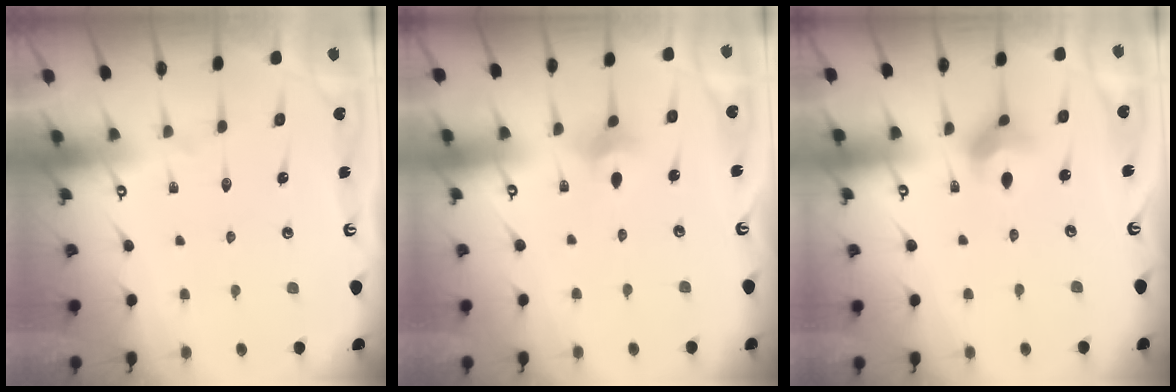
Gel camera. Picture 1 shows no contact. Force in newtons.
{"total": 3.7, "press": 3.7, "slide": 0.7}
{"total": 5.4, "press": 5.3, "slide": 0.6}